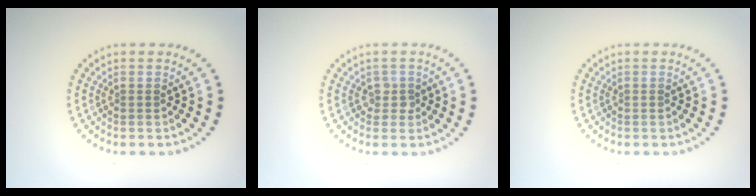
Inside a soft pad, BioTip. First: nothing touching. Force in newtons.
{"total": 1.2, "press": 1.1, "slide": 0.6}
{"total": 0.0}